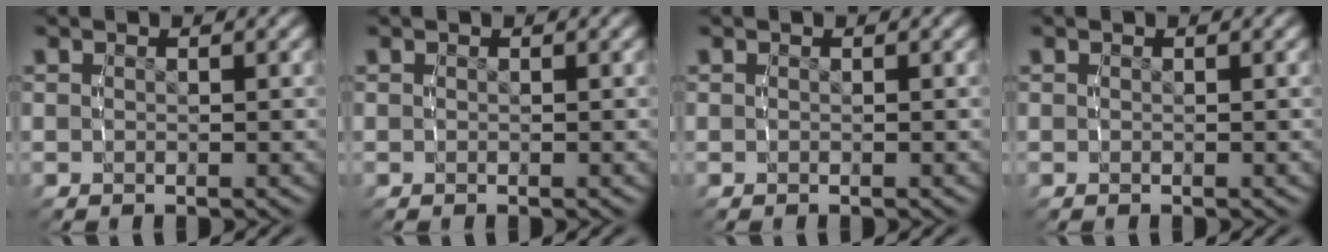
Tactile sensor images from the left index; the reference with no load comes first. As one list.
[{"total": 0.0}, {"total": 0.0}, {"total": 0.0}]